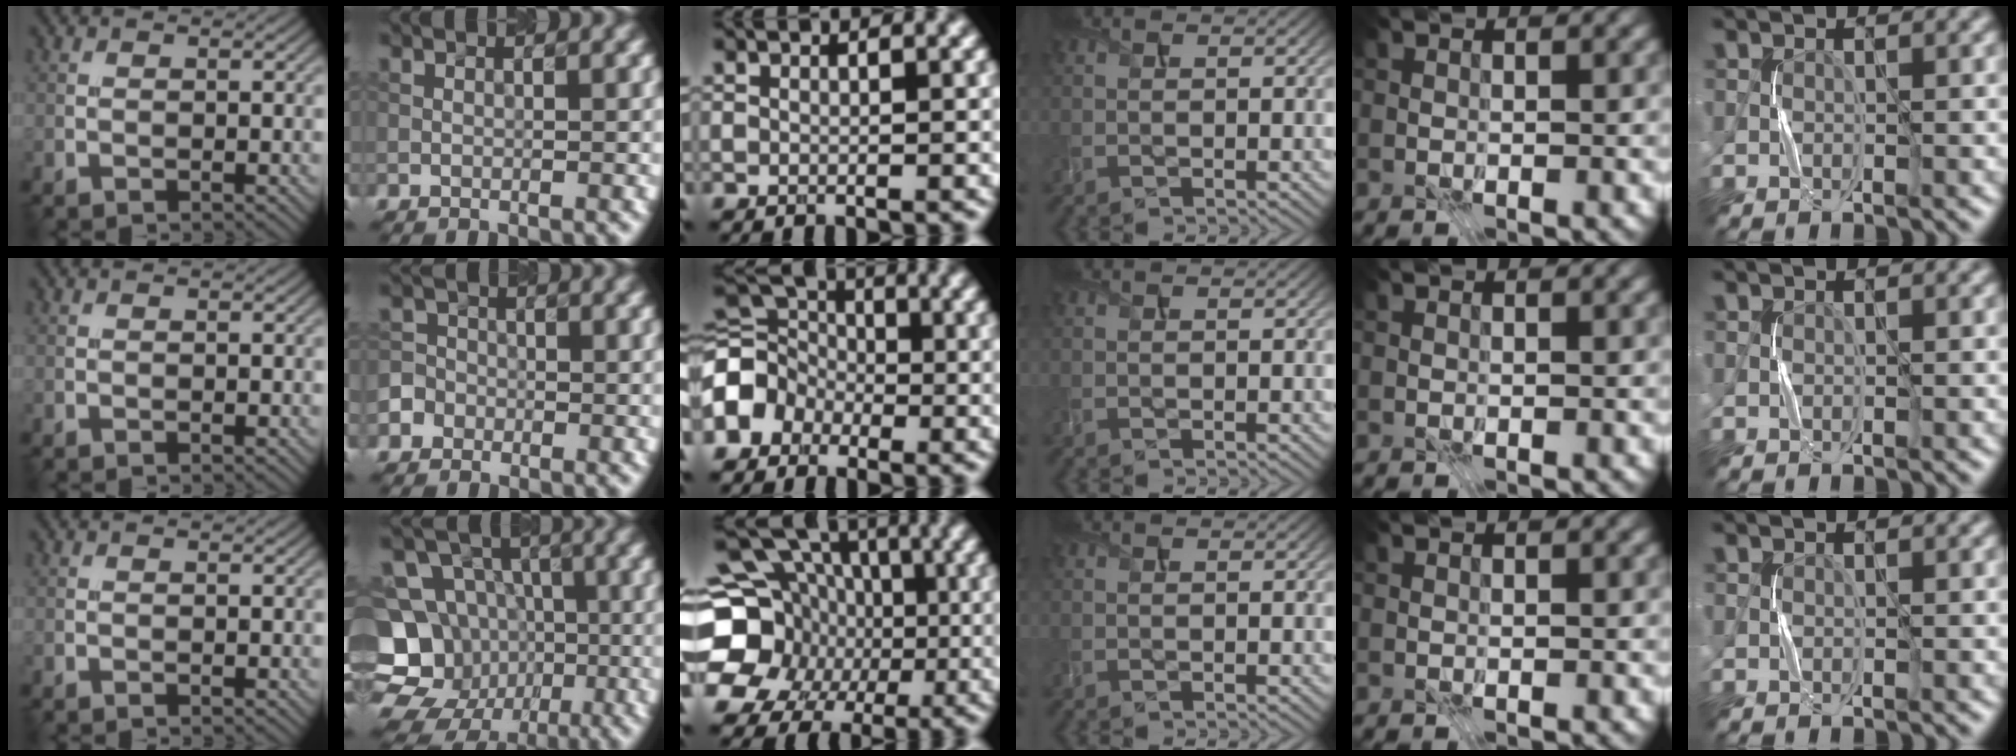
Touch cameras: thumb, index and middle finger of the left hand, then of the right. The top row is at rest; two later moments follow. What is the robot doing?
{"motion": "press", "object": "stapler"}